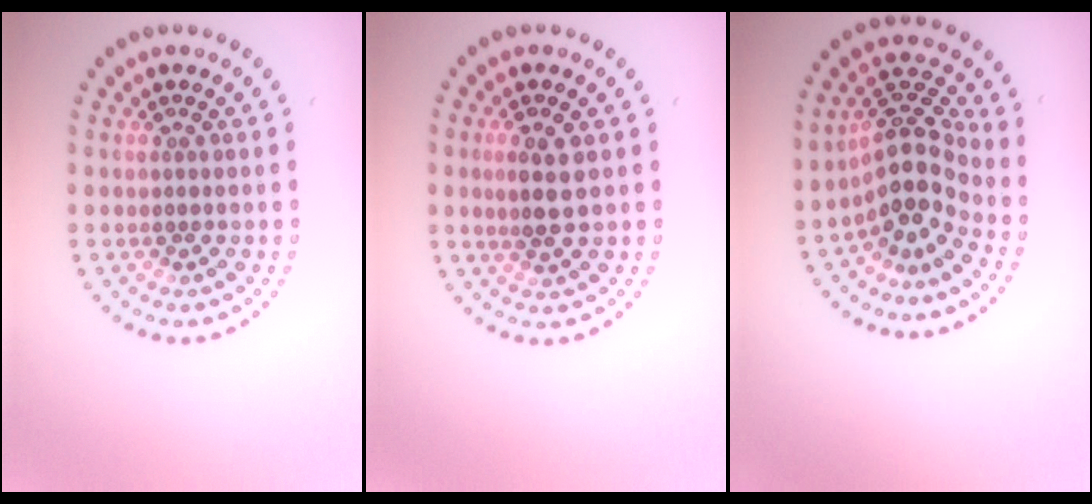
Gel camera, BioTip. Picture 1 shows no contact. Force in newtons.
{"total": 2.6, "press": 2.5, "slide": 0.7}
{"total": 4.3, "press": 3.4, "slide": 2.7}